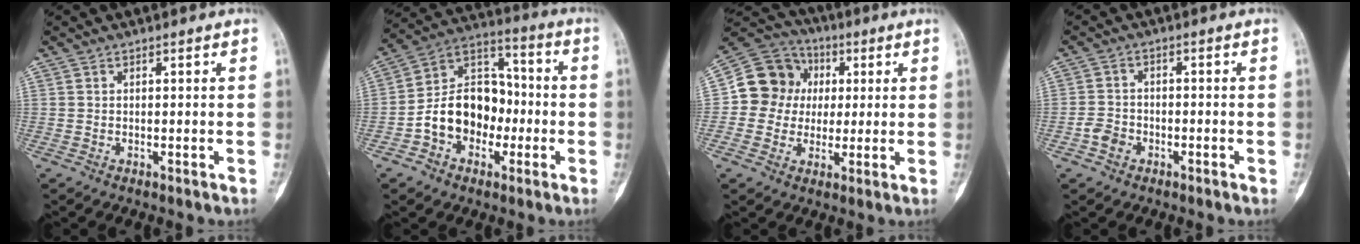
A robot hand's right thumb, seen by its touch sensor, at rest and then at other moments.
{"total": 14.9, "force": [-3.5, 11.2, 9.1], "torque": [-0.111, 0.053, -0.068]}
{"total": 12.7, "force": [1.1, 11.9, 4.4], "torque": [-0.041, 0.023, 0.014]}
{"total": 3.8, "force": [-1.9, 3.0, 1.4], "torque": [-0.011, 0.017, -0.038]}